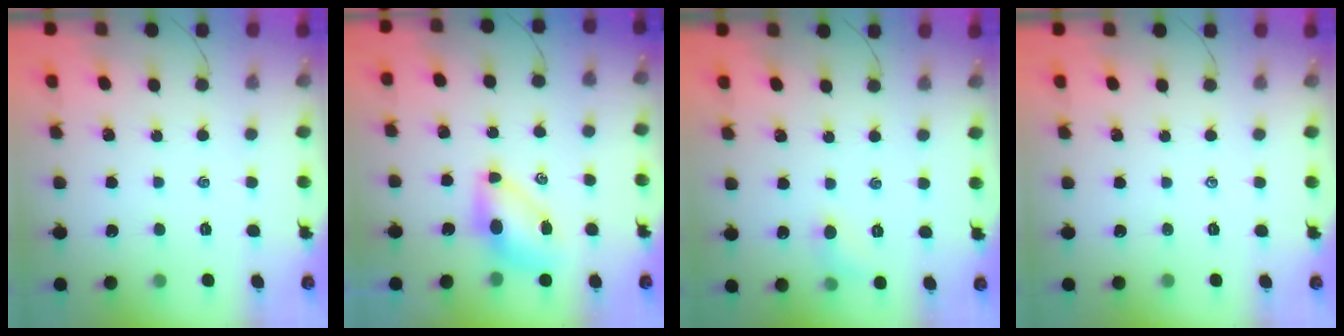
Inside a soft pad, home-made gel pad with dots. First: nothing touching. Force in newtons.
{"total": 7.0, "press": 7.0, "slide": 0.9}
{"total": 5.8, "press": 5.5, "slide": 1.7}
{"total": 0.0}